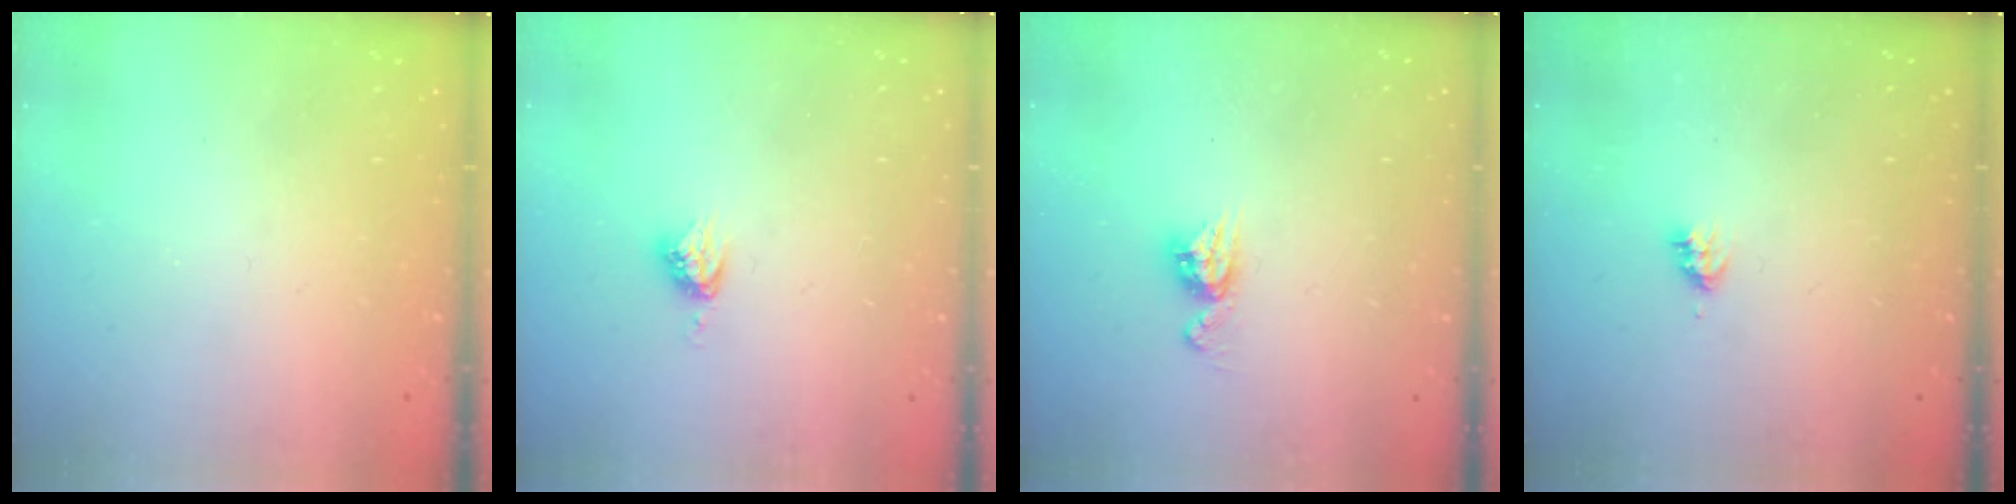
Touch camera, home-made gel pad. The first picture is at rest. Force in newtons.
{"total": 4.9, "press": 4.8, "slide": 0.4}
{"total": 6.8, "press": 6.8, "slide": 0.5}
{"total": 3.5, "press": 3.4, "slide": 0.5}